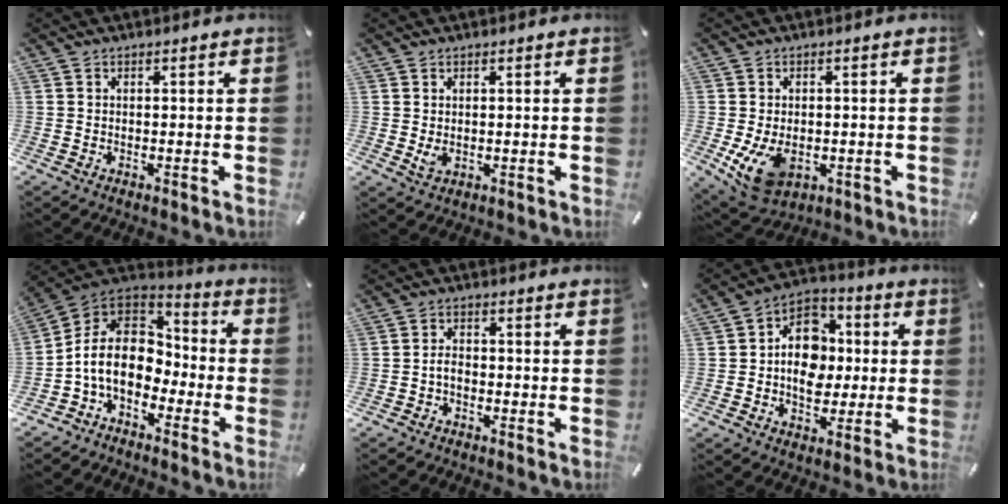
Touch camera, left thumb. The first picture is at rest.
{"total": 2.3, "force": [0.0, 1.6, 1.7], "torque": [-0.028, -0.003, -0.003]}
{"total": 8.7, "force": [-2.0, 6.0, 6.0], "torque": [-0.119, -0.002, -0.033]}
{"total": 11.5, "force": [-3.5, 8.6, 6.8], "torque": [-0.164, 0.017, -0.068]}
{"total": 2.8, "force": [-1.2, 1.7, 1.9], "torque": [-0.043, 0.005, -0.025]}
{"total": 12.6, "force": [-1.5, 10.2, 7.2], "torque": [-0.114, 0.020, -0.022]}